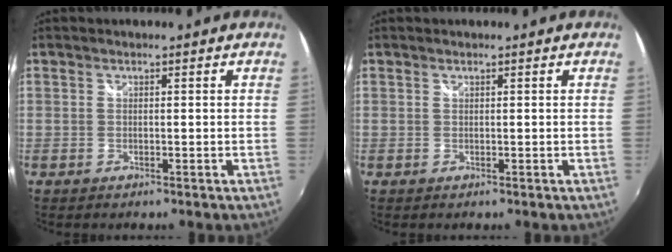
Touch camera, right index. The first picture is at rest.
{"total": 0.0}